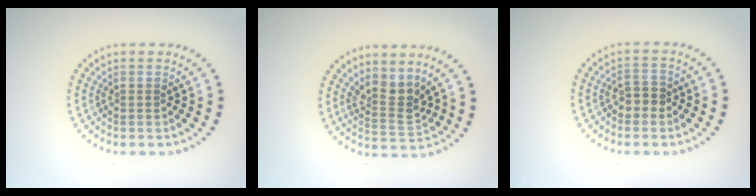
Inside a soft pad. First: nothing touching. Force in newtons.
{"total": 2.8, "press": 2.1, "slide": 1.9}
{"total": 1.8, "press": 1.7, "slide": 0.6}